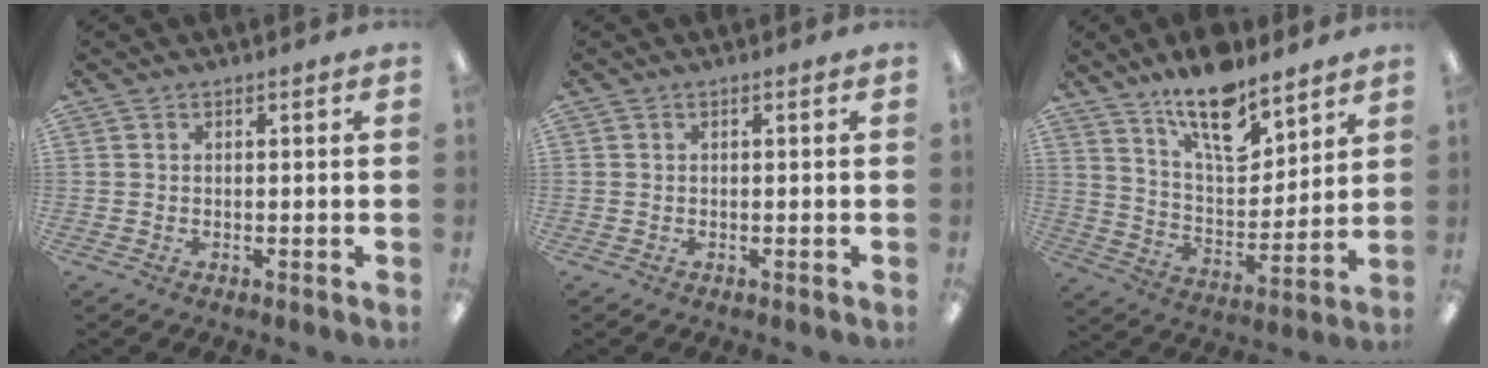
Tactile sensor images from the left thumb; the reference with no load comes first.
{"total": 0.0}
{"total": 15.9, "force": [11.9, 6.0, 8.7], "torque": [-0.144, -0.071, 0.205]}